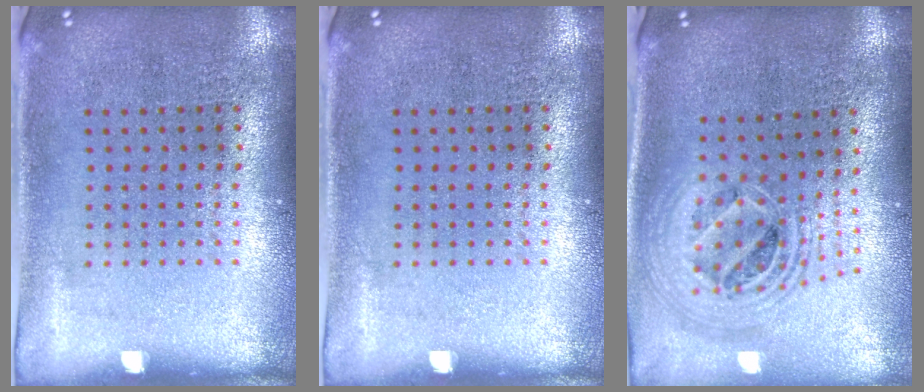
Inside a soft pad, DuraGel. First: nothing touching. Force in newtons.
{"total": 0.0}
{"total": 2.3, "press": 1.7, "slide": 1.4}